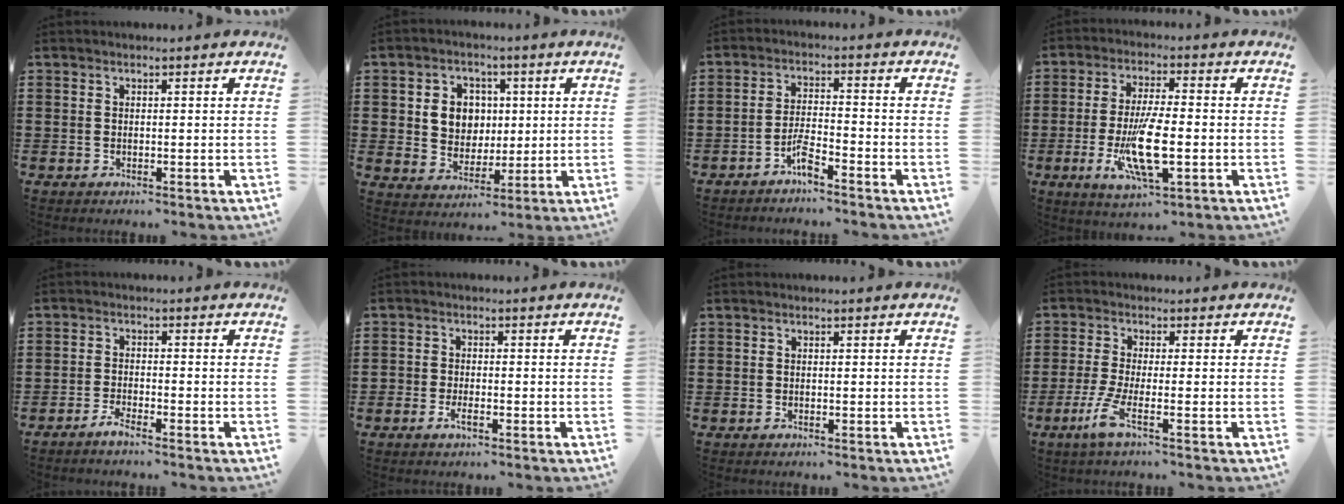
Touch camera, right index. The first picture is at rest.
{"total": 6.2, "force": [1.1, 5.5, 2.4], "torque": [-0.055, 0.013, 0.015]}
{"total": 3.9, "force": [-3.2, 0.4, 2.2], "torque": [-0.056, 0.000, -0.066]}
{"total": 10.3, "force": [-2.6, 2.9, 9.5], "torque": [-0.199, -0.019, -0.046]}
{"total": 1.9, "force": [-1.7, -0.1, 0.7], "torque": [-0.012, 0.001, -0.033]}
{"total": 1.8, "force": [-1.2, 0.8, 1.1], "torque": [-0.022, 0.001, -0.023]}
{"total": 0.0}
{"total": 5.0, "force": [-2.3, 0.4, 4.4], "torque": [-0.110, -0.022, -0.048]}